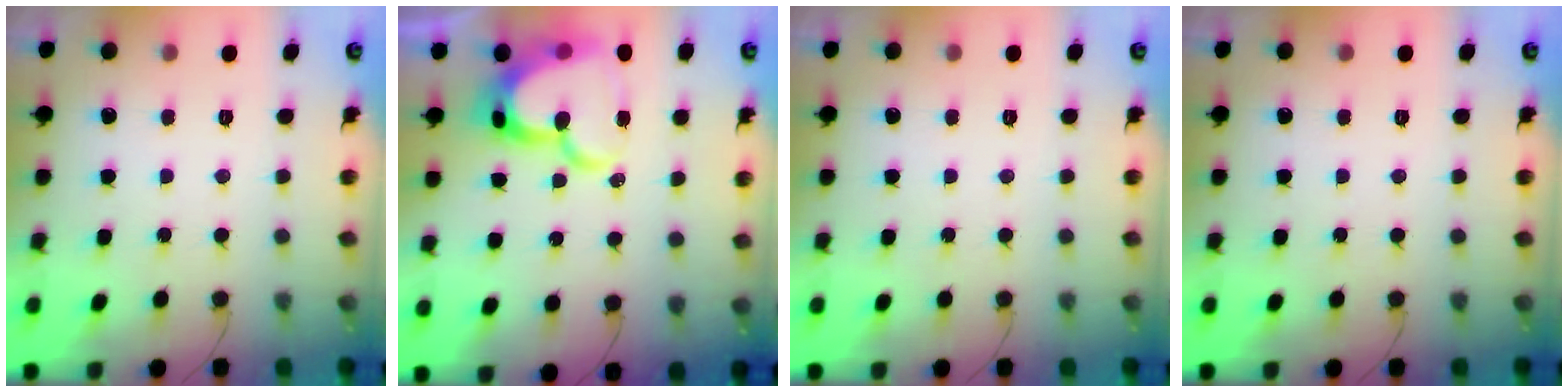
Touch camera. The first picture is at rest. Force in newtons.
{"total": 17.1, "press": 17.1, "slide": 1.7}
{"total": 0.0}
{"total": 0.0}